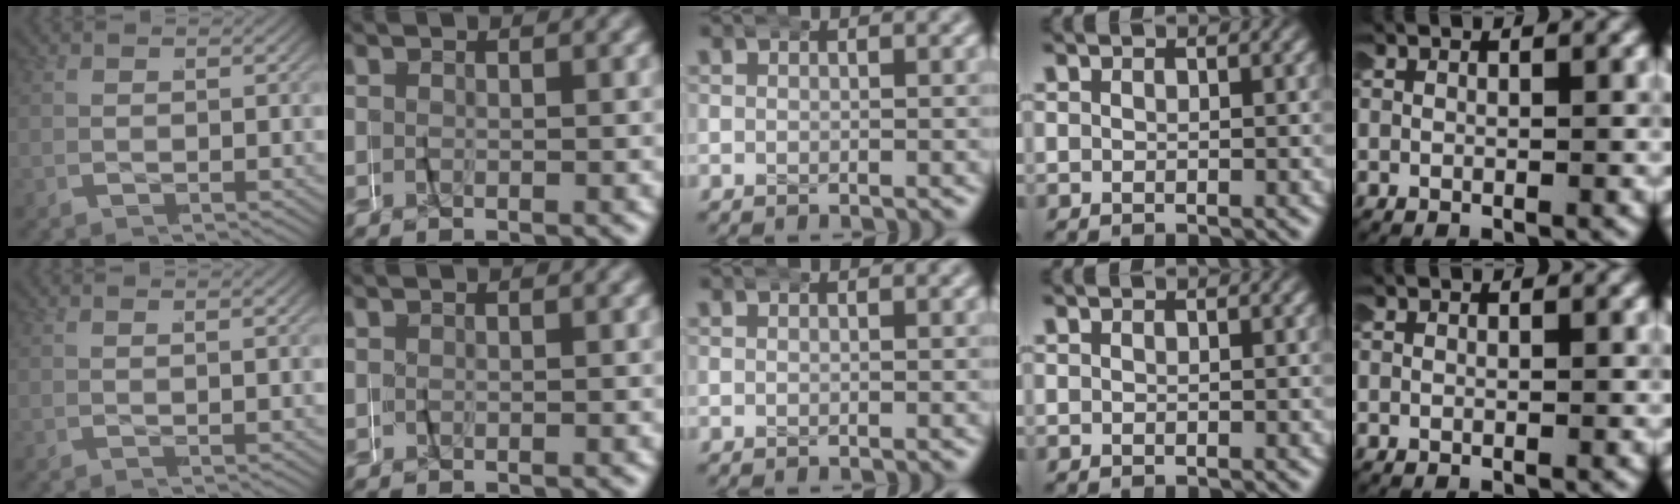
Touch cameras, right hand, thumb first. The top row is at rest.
{"thumb": {"total": 0.8, "force": [0.4, -0.7, 0.0], "torque": [0.000, 0.007, 0.007]}, "index": {"total": 0.6, "force": [0.1, -0.5, -0.4], "torque": [0.008, 0.005, -0.001]}}